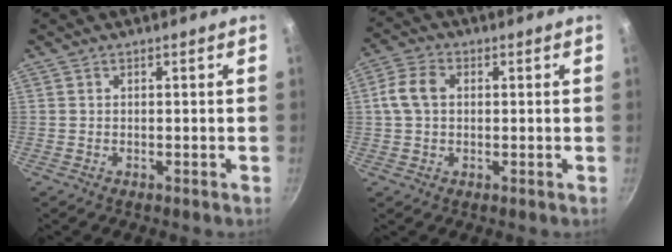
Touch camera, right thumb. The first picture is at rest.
{"total": 6.0, "force": [0.8, 4.4, 4.1], "torque": [-0.077, 0.016, 0.006]}